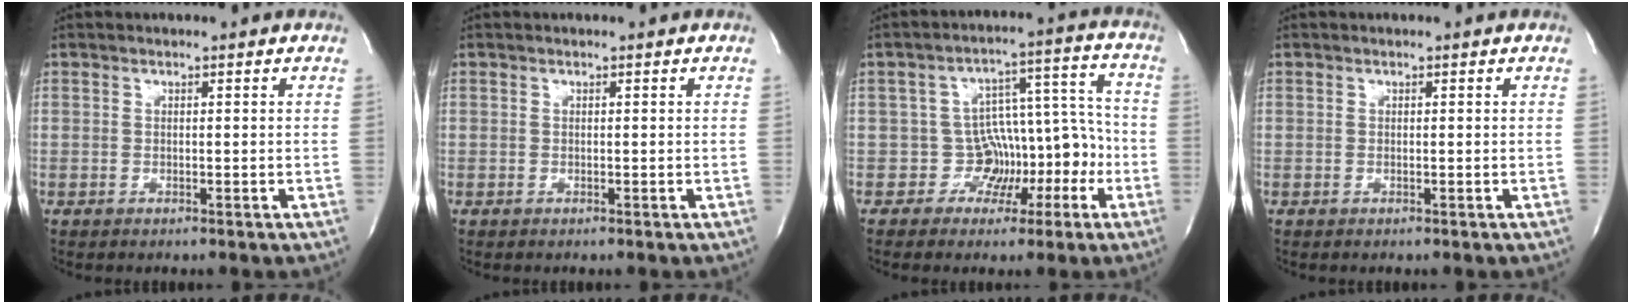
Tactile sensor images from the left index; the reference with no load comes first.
{"total": 0.0}
{"total": 7.8, "force": [-3.6, 6.6, 2.1], "torque": [0.005, 0.056, -0.045]}
{"total": 0.0}